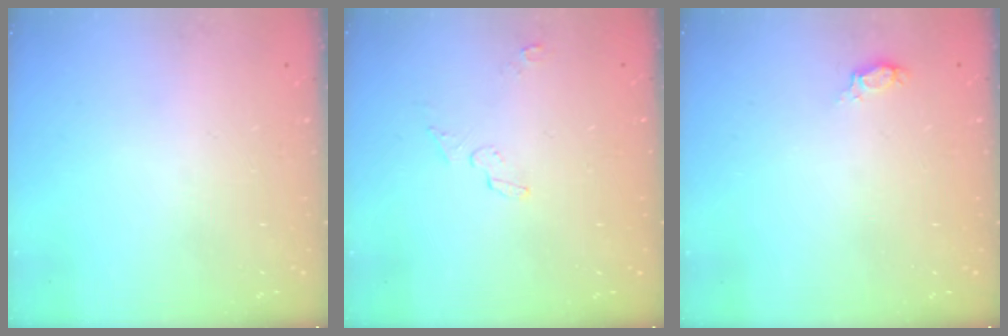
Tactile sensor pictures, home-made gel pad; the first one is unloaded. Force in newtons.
{"total": 4.0, "press": 3.8, "slide": 1.3}
{"total": 4.2, "press": 3.9, "slide": 1.5}